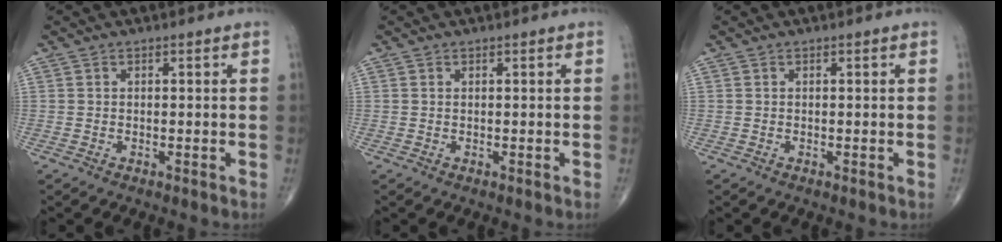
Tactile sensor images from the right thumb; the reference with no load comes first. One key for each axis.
{"total": 0.0}
{"total": 0.0}